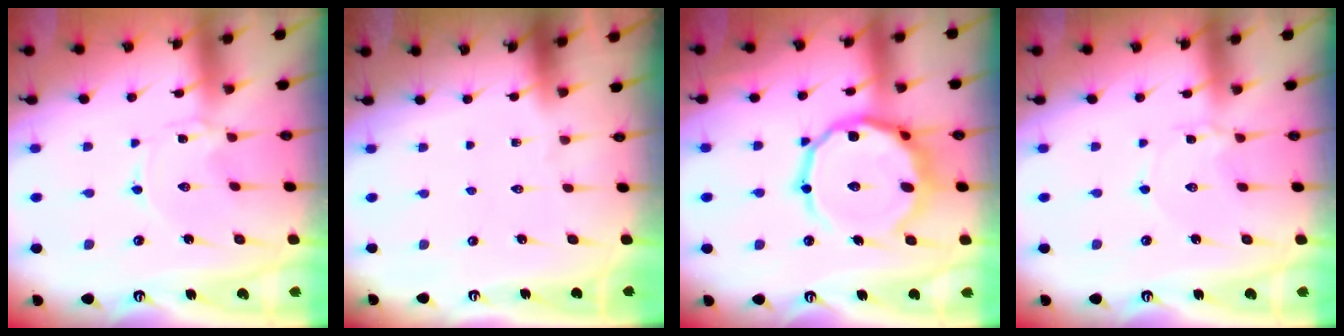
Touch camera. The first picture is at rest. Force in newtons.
{"total": 0.0}
{"total": 16.4, "press": 16.3, "slide": 1.9}
{"total": 2.8, "press": 2.8, "slide": 0.3}